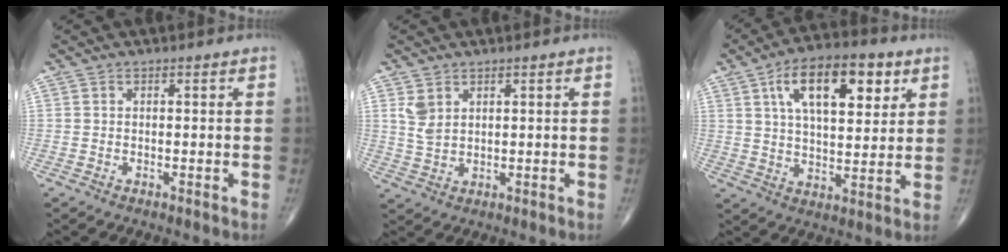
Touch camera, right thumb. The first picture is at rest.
{"total": 3.7, "force": [1.9, 2.3, 2.2], "torque": [-0.042, -0.007, 0.048]}
{"total": 16.6, "force": [6.9, 7.7, 13.0], "torque": [-0.178, -0.014, 0.112]}